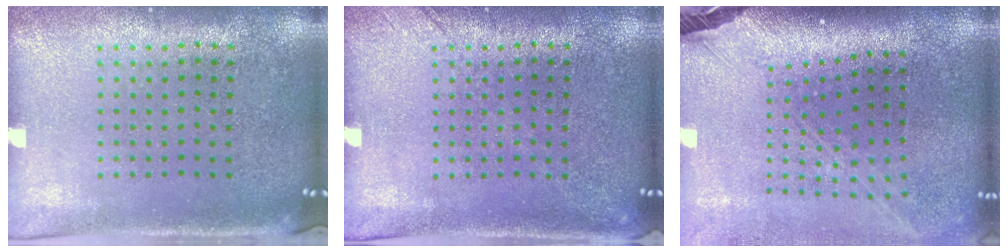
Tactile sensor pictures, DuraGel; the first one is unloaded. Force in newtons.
{"total": 1.4, "press": 1.3, "slide": 0.3}
{"total": 2.8, "press": 2.1, "slide": 1.9}